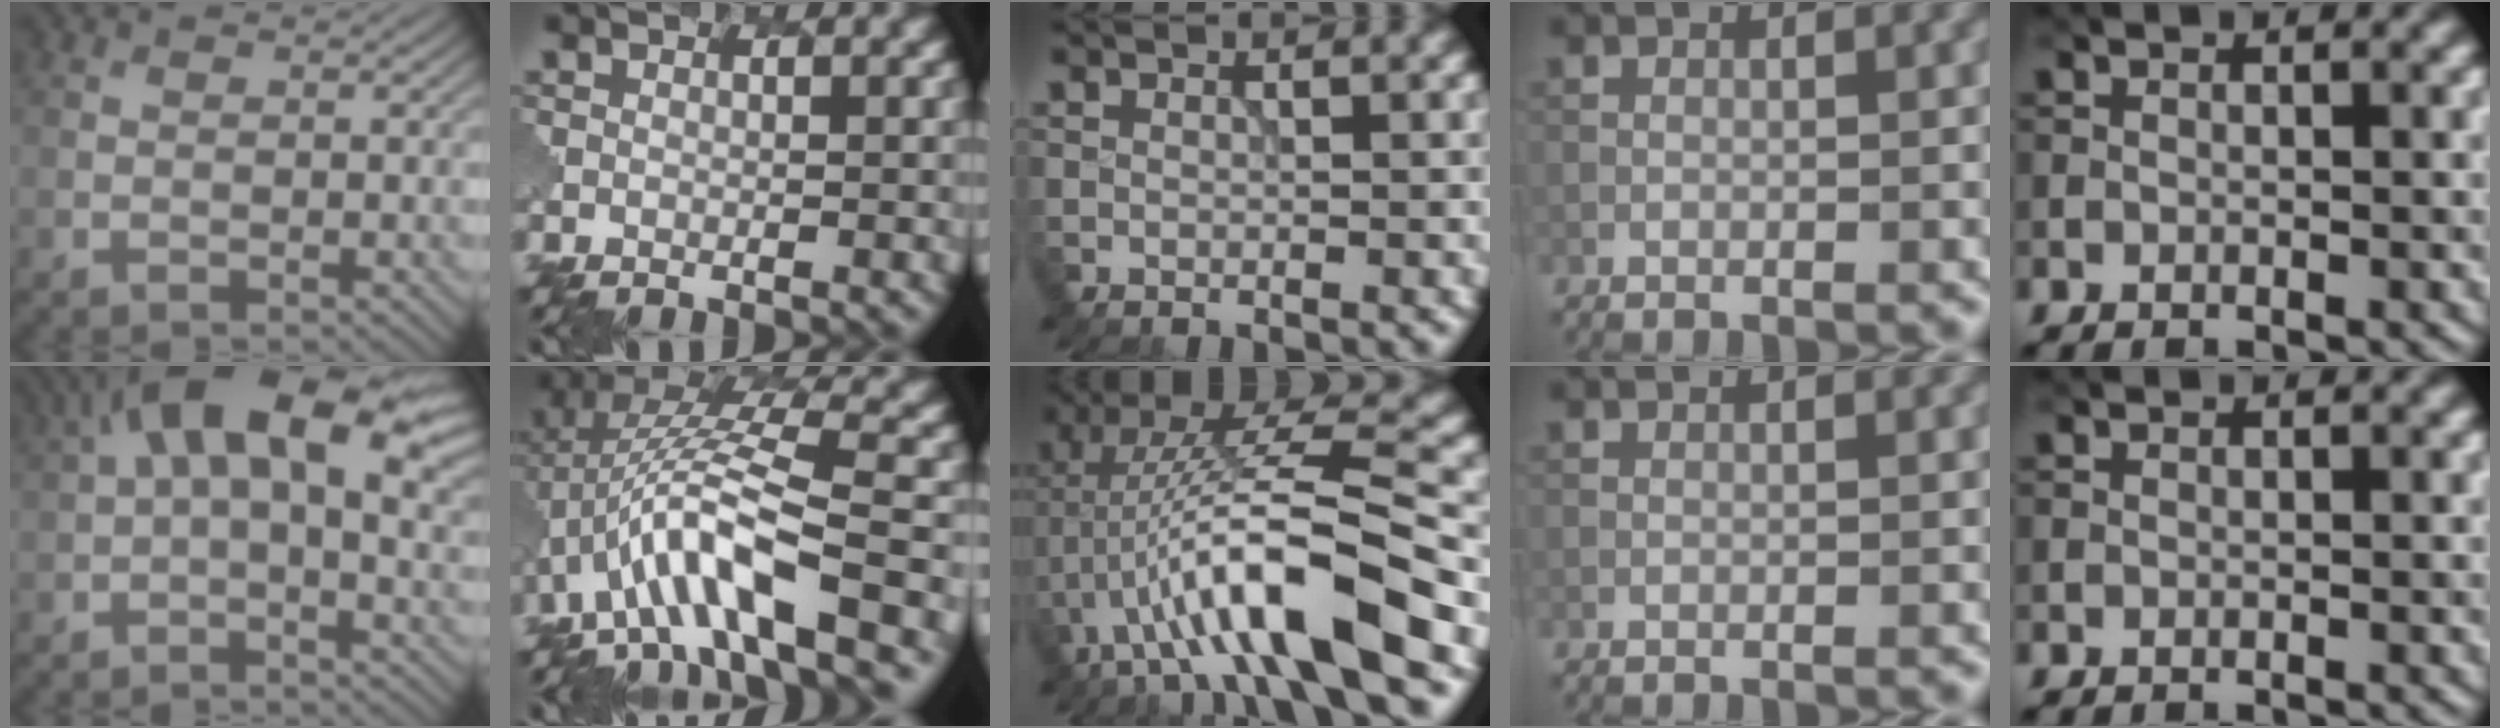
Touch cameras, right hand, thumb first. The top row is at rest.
{"thumb": {"total": 14.5, "force": [4.8, 6.6, 12.0], "torque": [-0.206, 0.013, 0.076]}, "index": {"total": 9.0, "force": [-2.1, 2.8, 8.3], "torque": [-0.157, 0.020, -0.040]}, "middle": {"total": 10.5, "force": [-3.6, 1.8, 9.6], "torque": [-0.172, 0.025, -0.064]}}